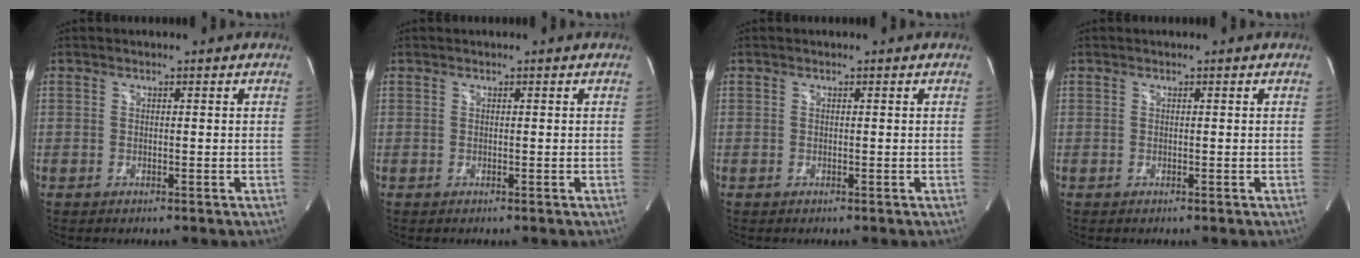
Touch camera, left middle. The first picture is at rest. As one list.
[{"total": 0.0}, {"total": 0.0}, {"total": 0.0}]